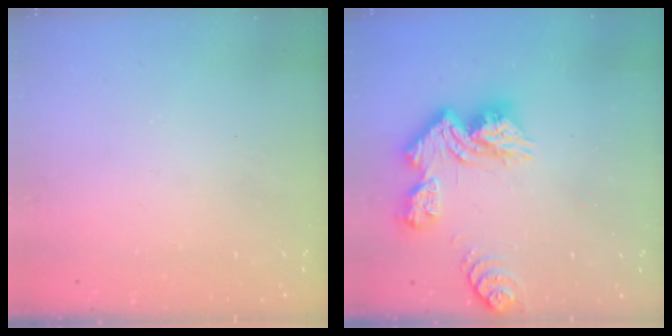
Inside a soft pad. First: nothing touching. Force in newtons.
{"total": 13.2, "press": 13.2, "slide": 1.2}